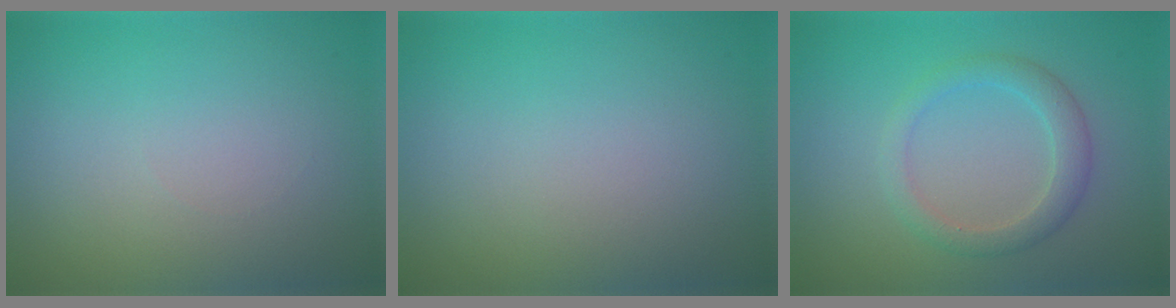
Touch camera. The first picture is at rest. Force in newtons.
{"total": 0.0}
{"total": 2.6, "press": 2.6, "slide": 0.1}